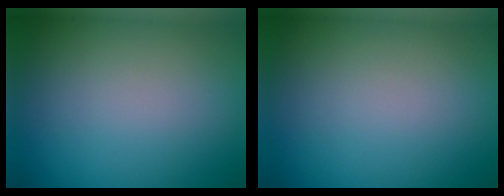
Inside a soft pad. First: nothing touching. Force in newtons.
{"total": 0.0}